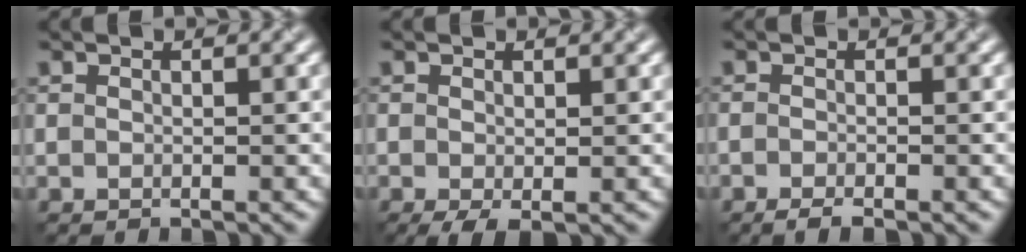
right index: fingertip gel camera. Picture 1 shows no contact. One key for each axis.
{"total": 1.8, "fx": -0.6, "fy": 0.7, "fz": 1.5, "tx": -0.033, "ty": -0.008, "tz": -0.011}
{"total": 1.6, "fx": -1.1, "fy": 0.3, "fz": 1.1, "tx": -0.017, "ty": -0.004, "tz": -0.023}